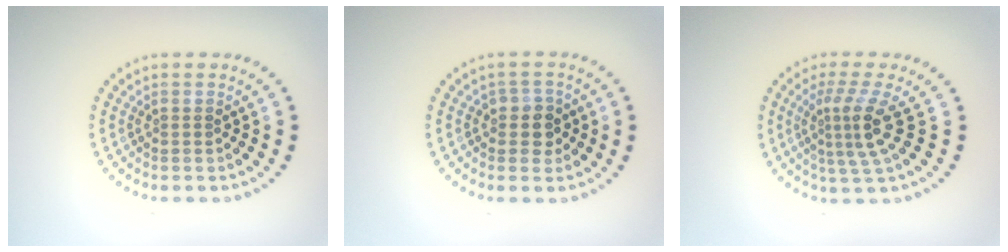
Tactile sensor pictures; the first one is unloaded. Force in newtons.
{"total": 2.2, "press": 2.0, "slide": 0.9}
{"total": 3.8, "press": 2.7, "slide": 2.8}